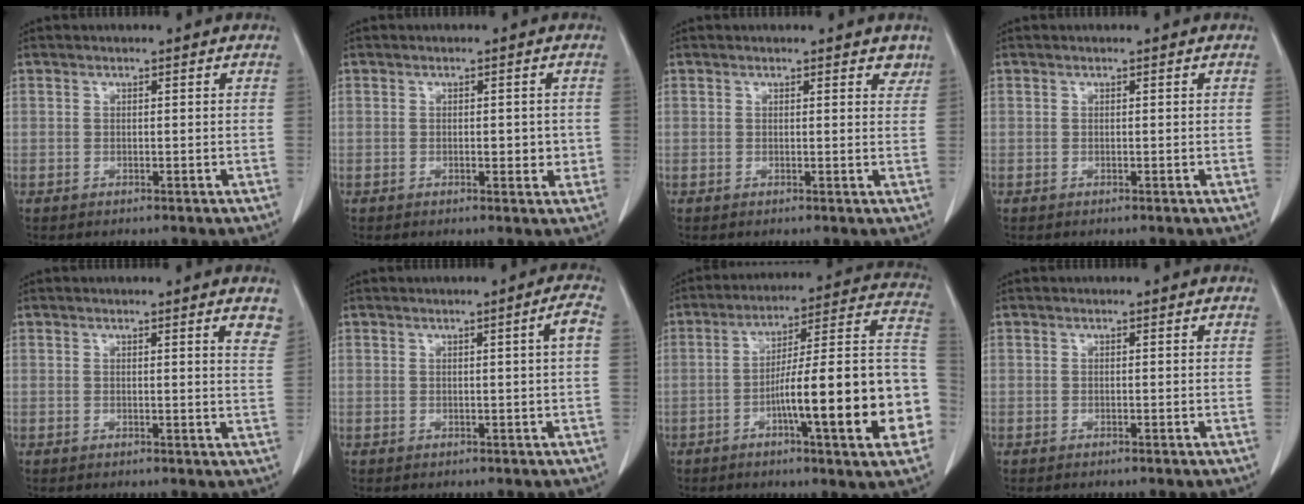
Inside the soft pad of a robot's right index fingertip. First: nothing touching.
{"total": 2.8, "force": [-0.2, 1.4, 2.3], "torque": [-0.026, 0.000, 0.000]}
{"total": 2.5, "force": [2.1, 1.0, 1.0], "torque": [0.001, -0.006, 0.014]}
{"total": 0.0}
{"total": 3.5, "force": [2.6, 0.2, 2.3], "torque": [-0.023, -0.012, 0.017]}
{"total": 2.3, "force": [0.2, -0.5, 2.2], "torque": [-0.031, 0.001, 0.005]}
{"total": 21.4, "force": [-6.1, 1.8, 20.4], "torque": [-0.217, 0.023, -0.084]}
{"total": 0.0}